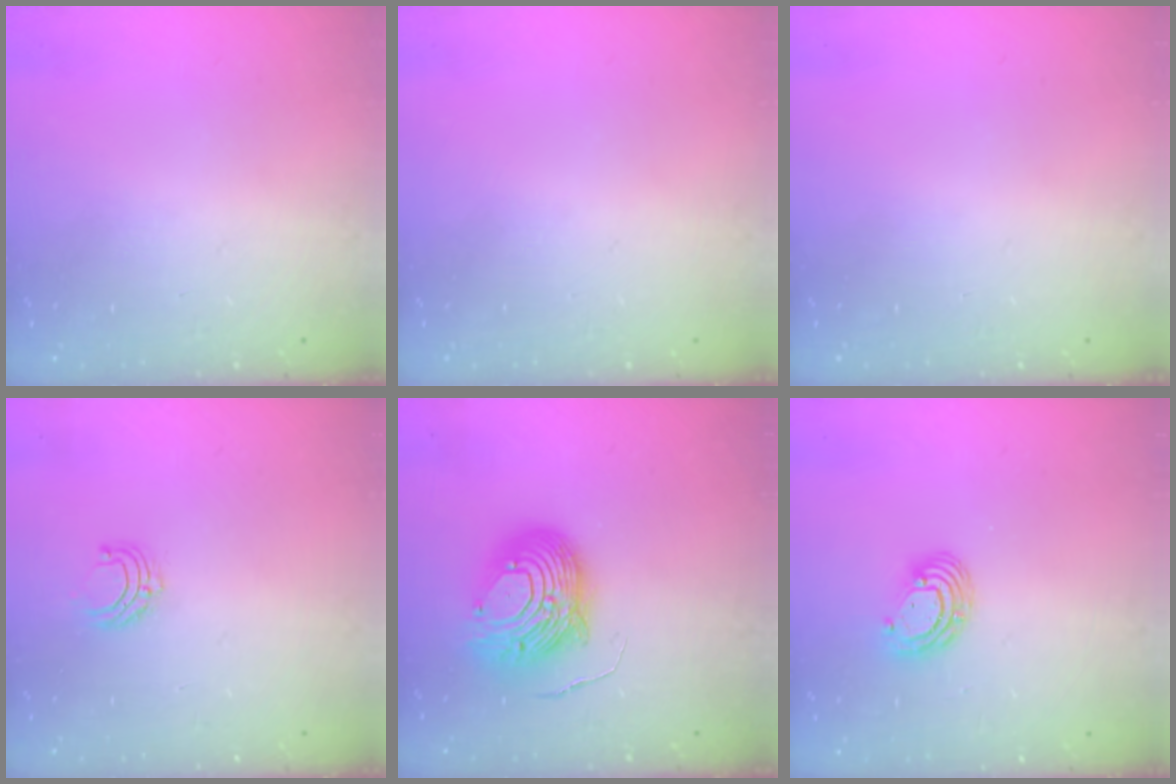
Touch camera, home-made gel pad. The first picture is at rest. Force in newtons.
{"total": 0.0}
{"total": 0.0}
{"total": 5.3, "press": 5.3, "slide": 0.5}
{"total": 12.1, "press": 12.0, "slide": 1.2}
{"total": 6.7, "press": 6.6, "slide": 0.8}